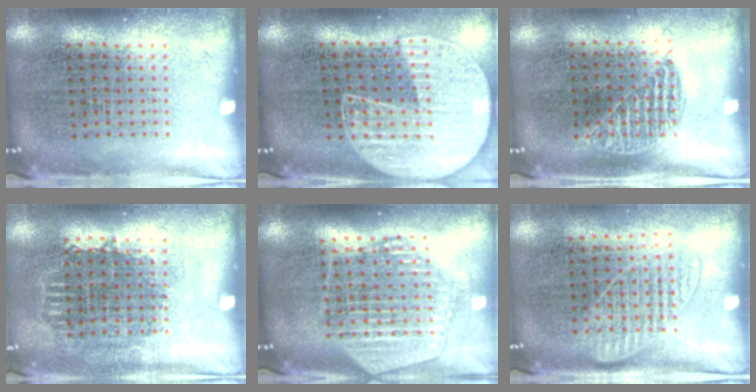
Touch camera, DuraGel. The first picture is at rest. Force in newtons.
{"total": 1.5, "press": 1.5, "slide": 0.3}
{"total": 0.9, "press": 0.8, "slide": 0.4}
{"total": 0.8, "press": 0.7, "slide": 0.3}
{"total": 2.3, "press": 2.1, "slide": 1.1}
{"total": 1.2, "press": 1.1, "slide": 0.6}